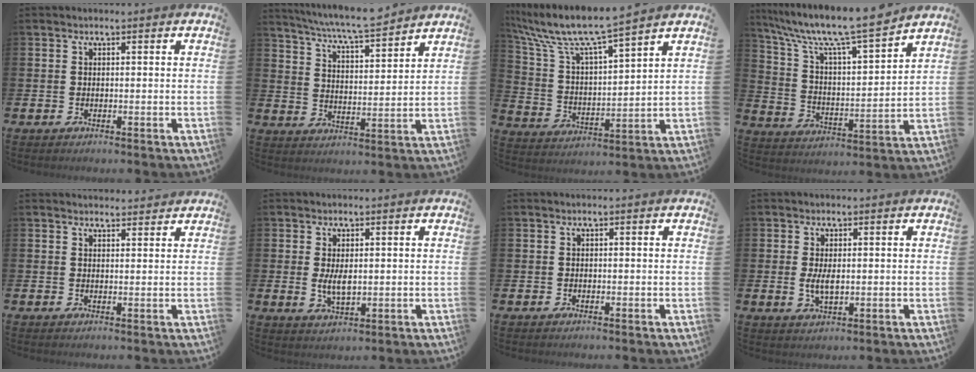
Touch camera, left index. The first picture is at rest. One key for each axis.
{"total": 7.2, "fx": 6.9, "fy": 0.0, "fz": 2.1, "tx": -0.067, "ty": -0.043, "tz": 0.123}
{"total": 8.7, "fx": 7.9, "fy": 0.7, "fz": 3.5, "tx": -0.107, "ty": -0.050, "tz": 0.132}
{"total": 10.3, "fx": 9.2, "fy": 0.6, "fz": 4.6, "tx": -0.120, "ty": -0.064, "tz": 0.152}
{"total": 2.0, "fx": 2.0, "fy": 0.4, "fz": -0.1, "tx": 0.011, "ty": -0.012, "tz": 0.033}
{"total": 3.2, "fx": 0.4, "fy": 1.5, "fz": 2.8, "tx": -0.045, "ty": -0.001, "tz": 0.004}
{"total": 0.0}
{"total": 2.8, "fx": 0.1, "fy": 1.3, "fz": 2.5, "tx": -0.038, "ty": -0.001, "tz": -0.002}